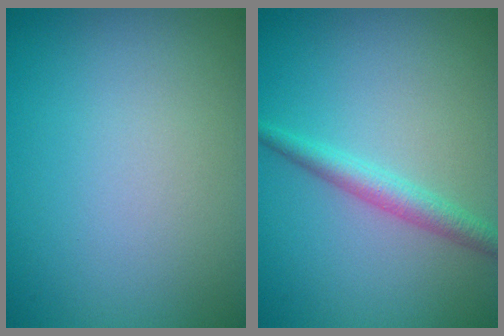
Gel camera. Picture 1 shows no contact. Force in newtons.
{"total": 2.4, "press": 2.4, "slide": 0.1}